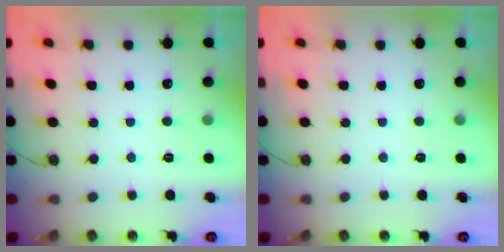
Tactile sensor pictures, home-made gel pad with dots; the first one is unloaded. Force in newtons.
{"total": 0.0}